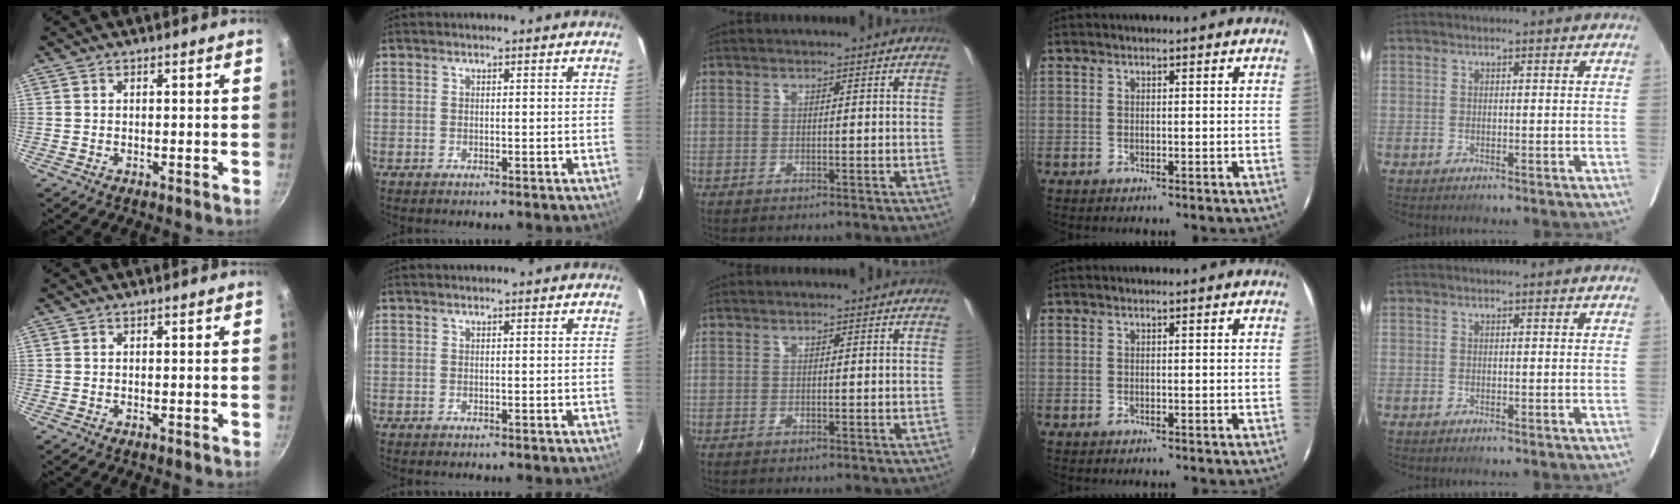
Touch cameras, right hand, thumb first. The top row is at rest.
{}